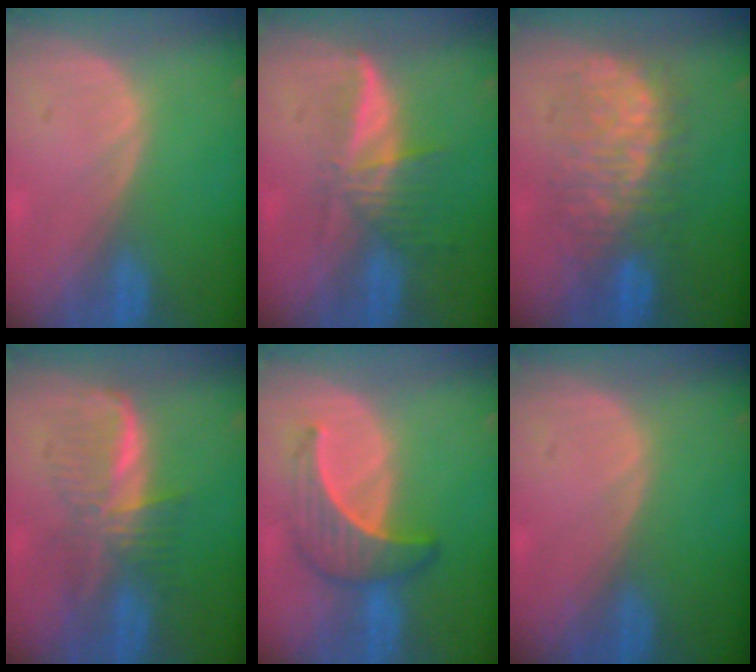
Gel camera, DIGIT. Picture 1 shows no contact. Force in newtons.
{"total": 6.0, "press": 5.3, "slide": 2.8}
{"total": 8.8, "press": 8.8, "slide": 0.6}
{"total": 6.2, "press": 6.2, "slide": 0.4}
{"total": 6.6, "press": 6.2, "slide": 2.3}
{"total": 0.0}